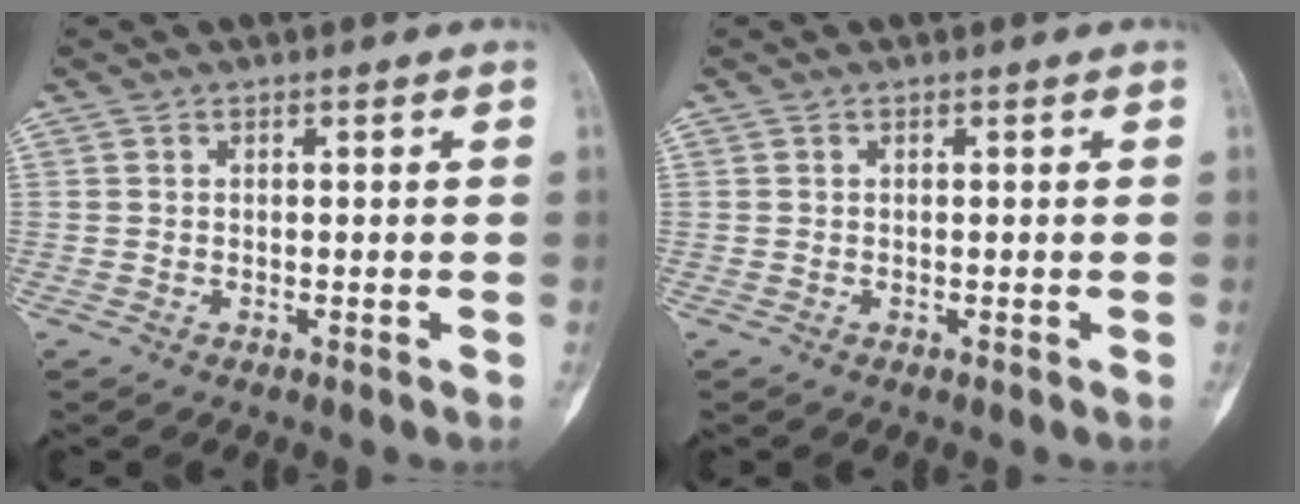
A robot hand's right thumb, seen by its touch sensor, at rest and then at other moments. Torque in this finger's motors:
{"motor_torque": [0.10, -0.10, 0.13, -0.07, 0.00]}